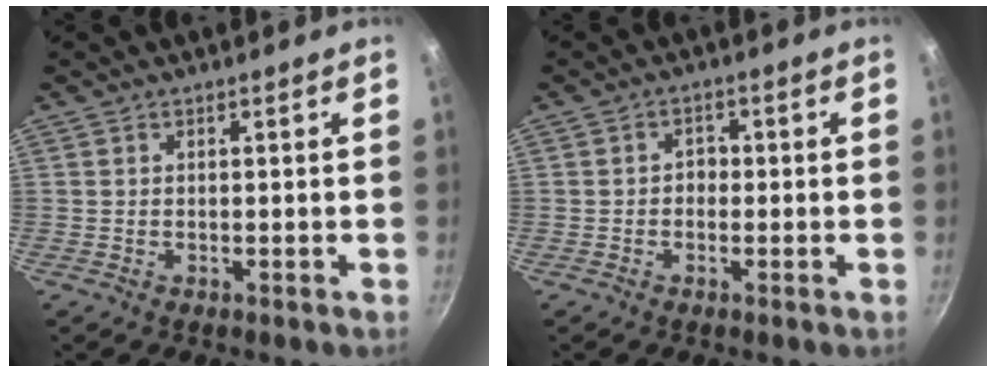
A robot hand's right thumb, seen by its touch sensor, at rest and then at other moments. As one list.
[{"total": 2.1, "force": [-0.4, 1.8, 1.0], "torque": [-0.003, 0.007, -0.010]}]